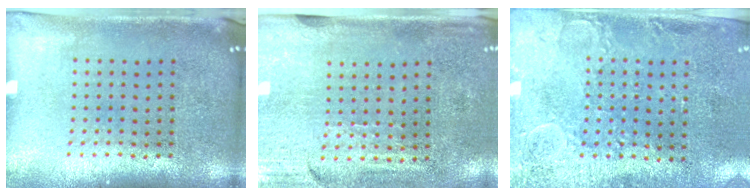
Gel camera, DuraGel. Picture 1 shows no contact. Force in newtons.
{"total": 3.1, "press": 2.6, "slide": 1.6}
{"total": 3.0, "press": 2.2, "slide": 2.0}